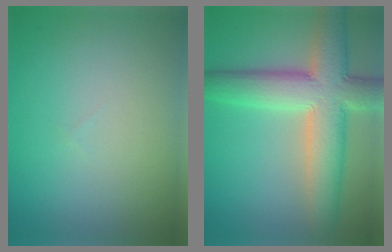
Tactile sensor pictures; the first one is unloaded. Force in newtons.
{"total": 9.3, "press": 9.3, "slide": 0.7}